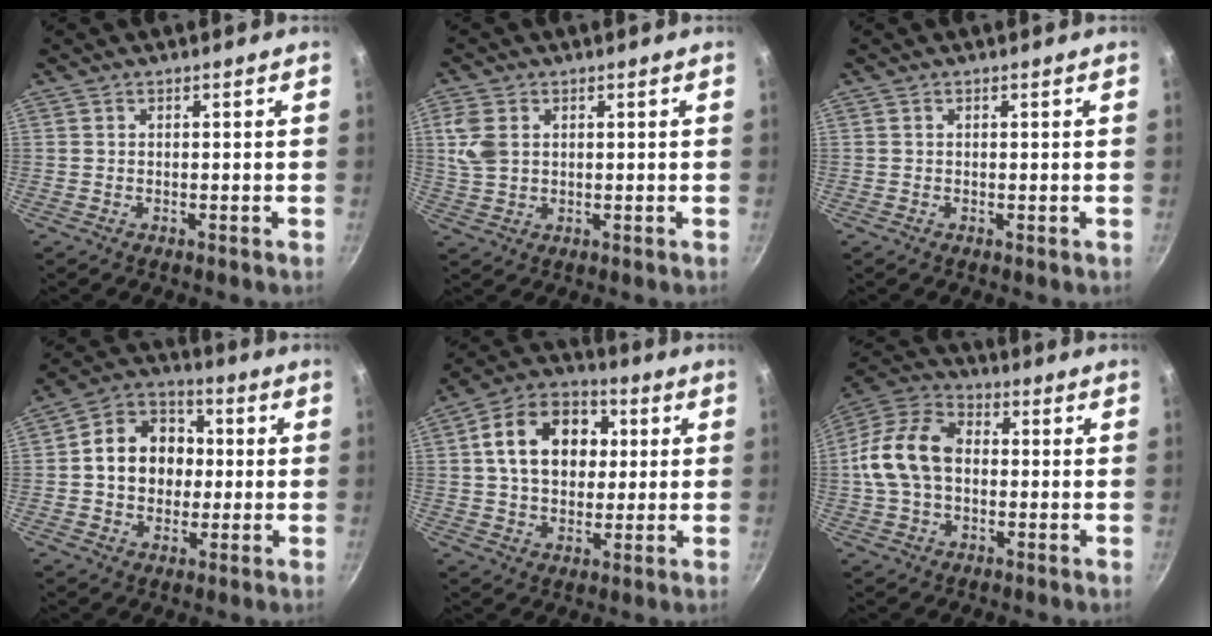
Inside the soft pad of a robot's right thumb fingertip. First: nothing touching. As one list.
[{"total": 5.9, "force": [1.5, 4.2, 3.8], "torque": [-0.076, 0.000, 0.032]}, {"total": 0.0}, {"total": 13.2, "force": [0.6, 10.8, 7.7], "torque": [-0.091, 0.025, -0.006]}, {"total": 15.9, "force": [3.1, 11.7, 10.4], "torque": [-0.141, 0.020, 0.038]}, {"total": 13.8, "force": [0.0, 9.7, 9.9], "torque": [-0.165, 0.032, -0.016]}]